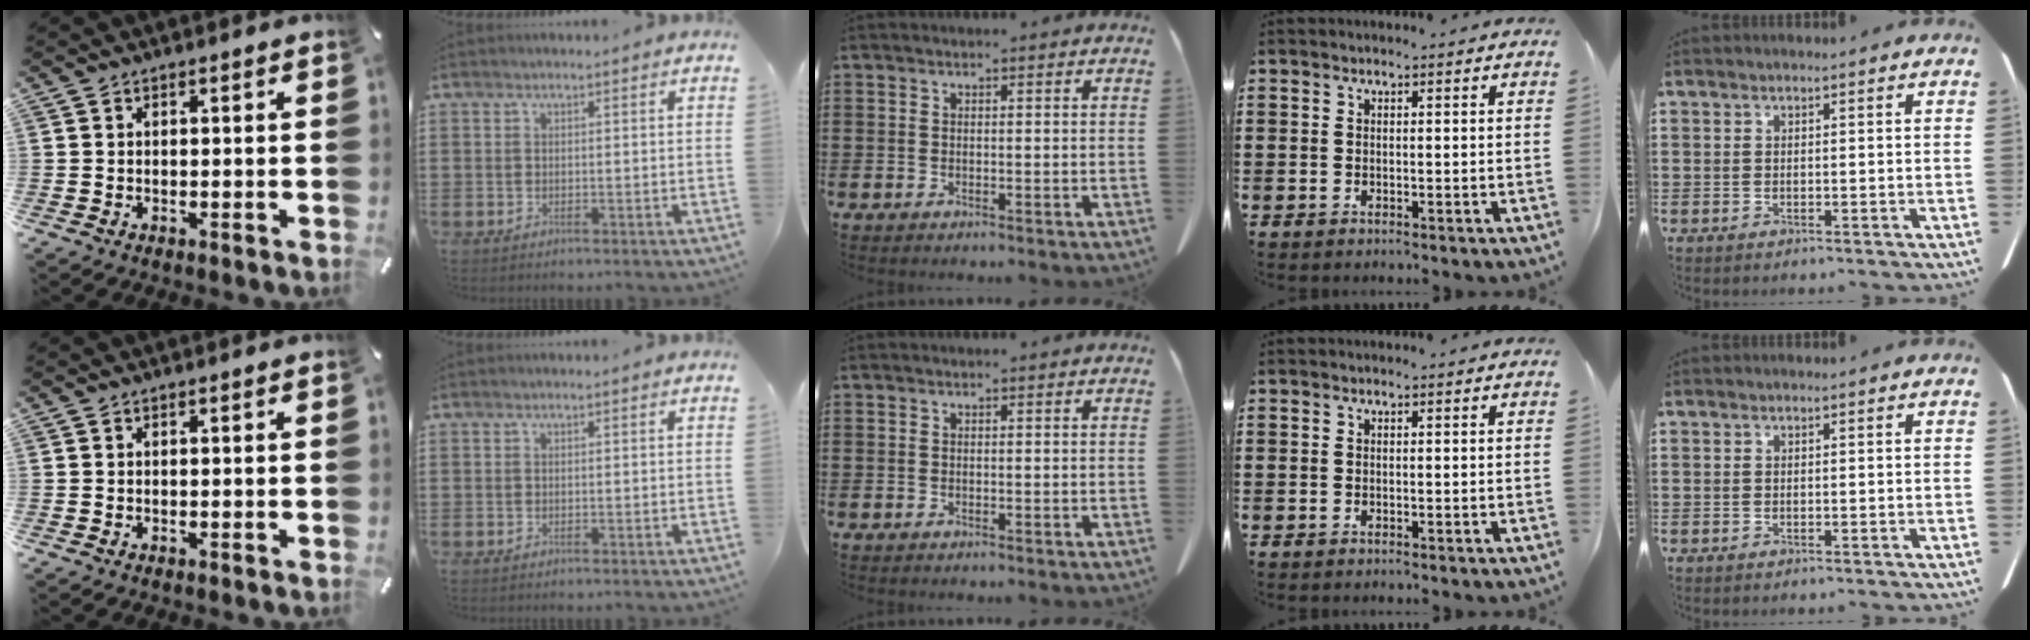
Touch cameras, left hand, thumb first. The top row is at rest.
{}